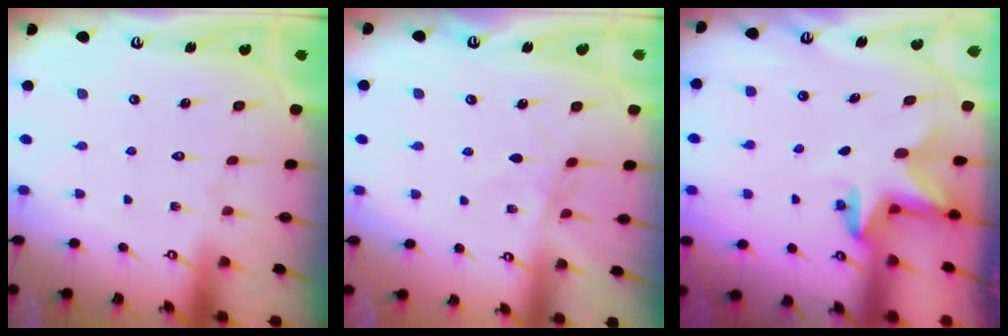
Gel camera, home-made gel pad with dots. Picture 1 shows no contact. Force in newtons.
{"total": 2.2, "press": 2.1, "slide": 0.3}
{"total": 3.0, "press": 3.0, "slide": 0.1}